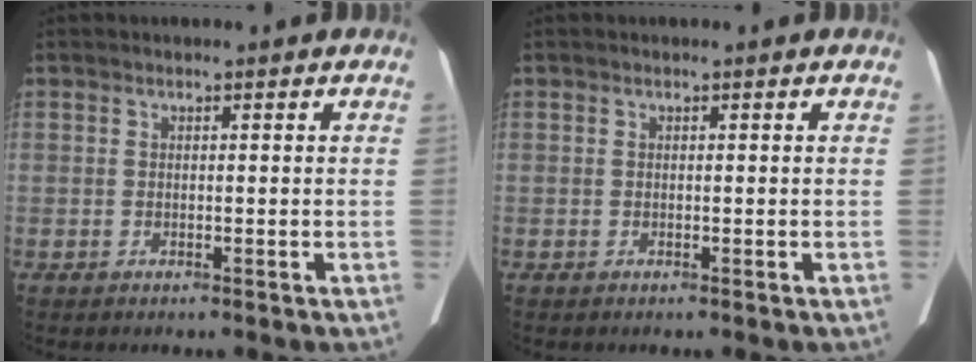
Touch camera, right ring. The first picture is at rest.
{"total": 0.0}